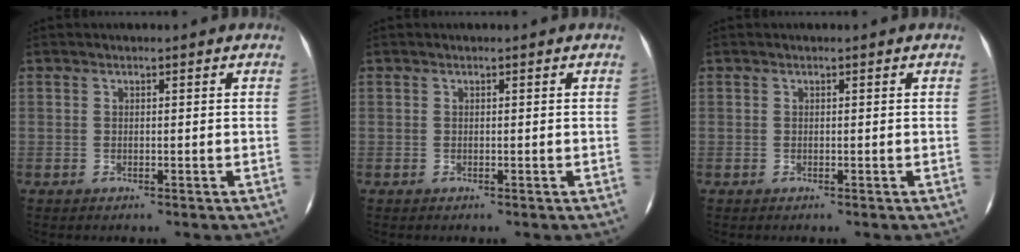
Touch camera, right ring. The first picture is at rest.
{"total": 0.0}
{"total": 0.0}